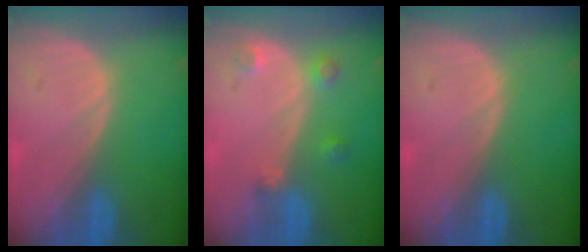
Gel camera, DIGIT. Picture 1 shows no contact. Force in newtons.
{"total": 3.0, "press": 2.8, "slide": 1.1}
{"total": 0.0}